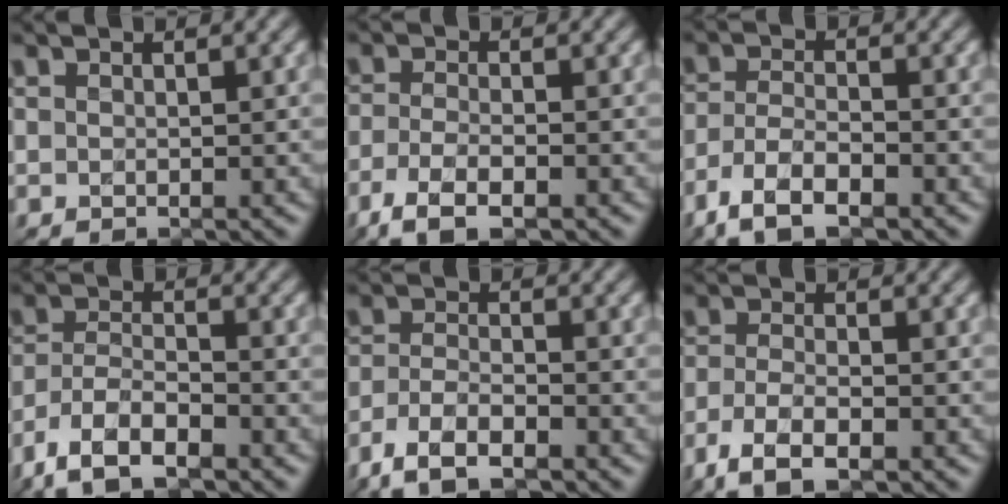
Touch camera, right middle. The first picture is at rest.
{"total": 4.6, "force": [-3.0, 1.6, 3.2], "torque": [-0.072, -0.011, -0.061]}
{"total": 6.0, "force": [-4.1, 2.3, 3.7], "torque": [-0.075, -0.007, -0.083]}
{"total": 6.8, "force": [-4.8, 2.6, 4.0], "torque": [-0.078, -0.006, -0.097]}
{"total": 5.5, "force": [-3.9, 2.0, 3.2], "torque": [-0.067, -0.006, -0.080]}
{"total": 4.7, "force": [-2.9, 1.7, 3.3], "torque": [-0.073, -0.010, -0.060]}